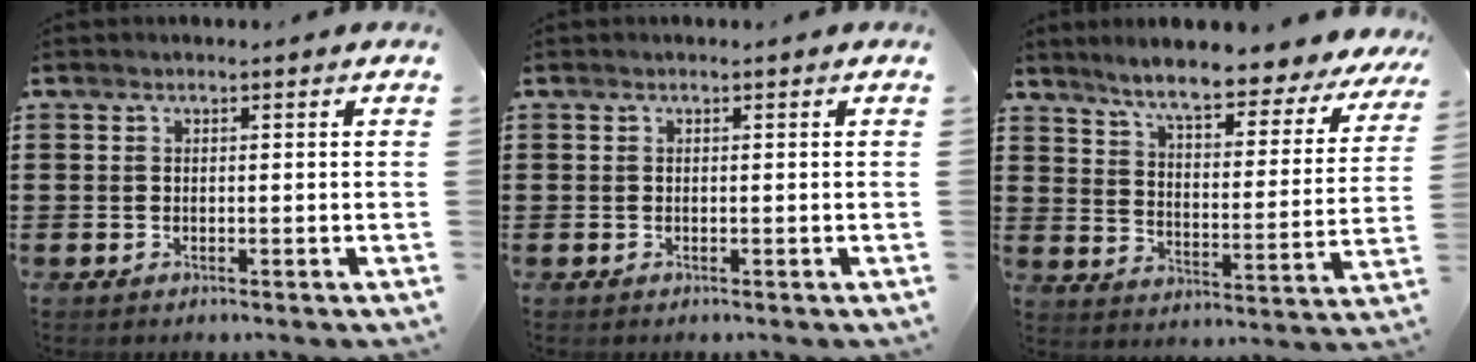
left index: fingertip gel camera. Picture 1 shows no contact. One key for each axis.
{"total": 0.0}
{"total": 7.5, "fx": 6.6, "fy": 0.3, "fz": 3.6, "tx": -0.089, "ty": -0.041, "tz": 0.108}